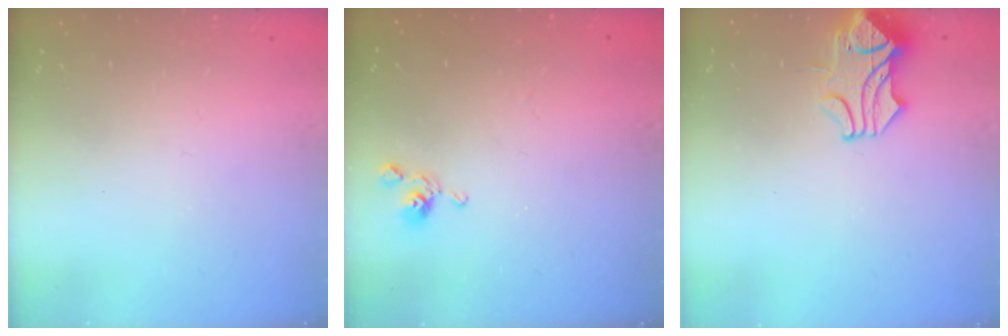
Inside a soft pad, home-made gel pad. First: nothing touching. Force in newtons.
{"total": 5.6, "press": 5.6, "slide": 0.2}
{"total": 0.9, "press": 0.7, "slide": 0.5}